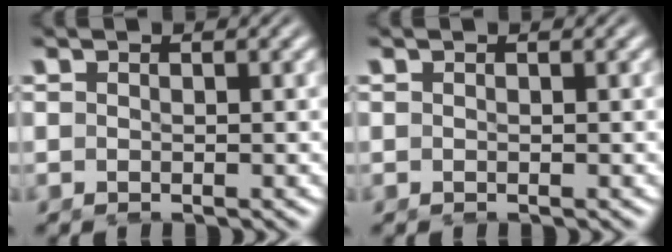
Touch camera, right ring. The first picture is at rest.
{"total": 0.0}